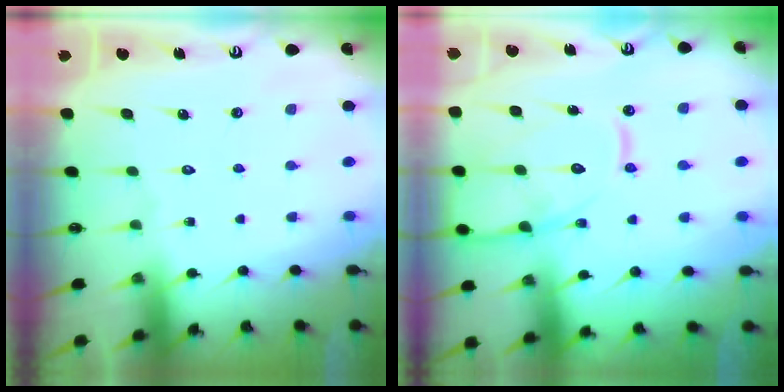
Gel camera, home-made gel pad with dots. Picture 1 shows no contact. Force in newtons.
{"total": 14.6, "press": 14.5, "slide": 1.3}